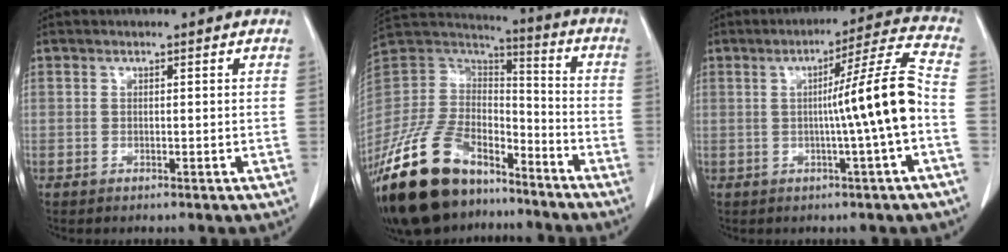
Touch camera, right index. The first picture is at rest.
{"total": 21.6, "force": [-15.7, 10.0, 11.0], "torque": [-0.249, 0.015, -0.287]}
{"total": 10.6, "force": [-1.4, -1.7, 10.3], "torque": [-0.155, 0.012, -0.021]}